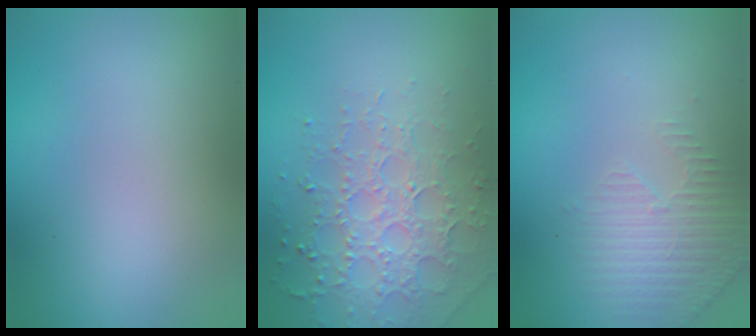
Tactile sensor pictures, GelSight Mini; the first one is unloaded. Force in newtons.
{"total": 3.9, "press": 3.9, "slide": 0.6}
{"total": 2.8, "press": 2.7, "slide": 0.8}